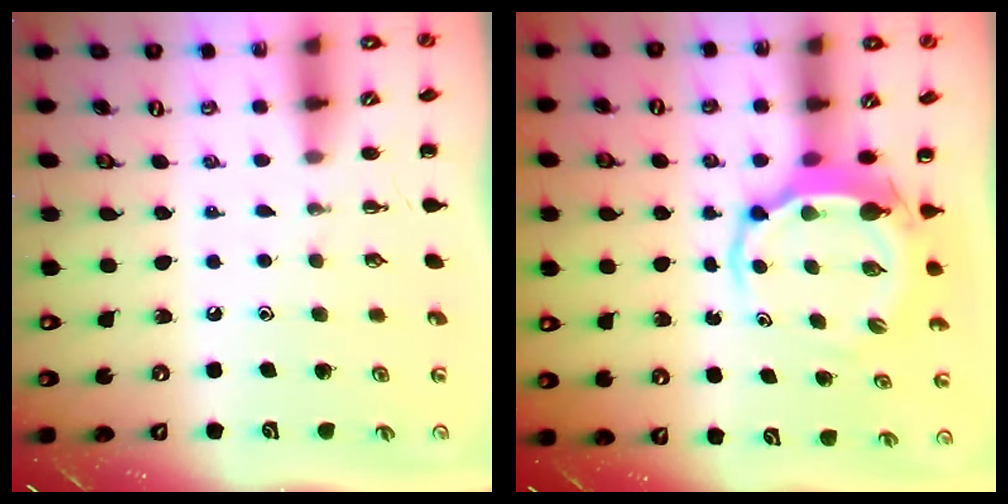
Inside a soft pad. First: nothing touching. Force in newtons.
{"total": 5.3, "press": 5.2, "slide": 1.3}